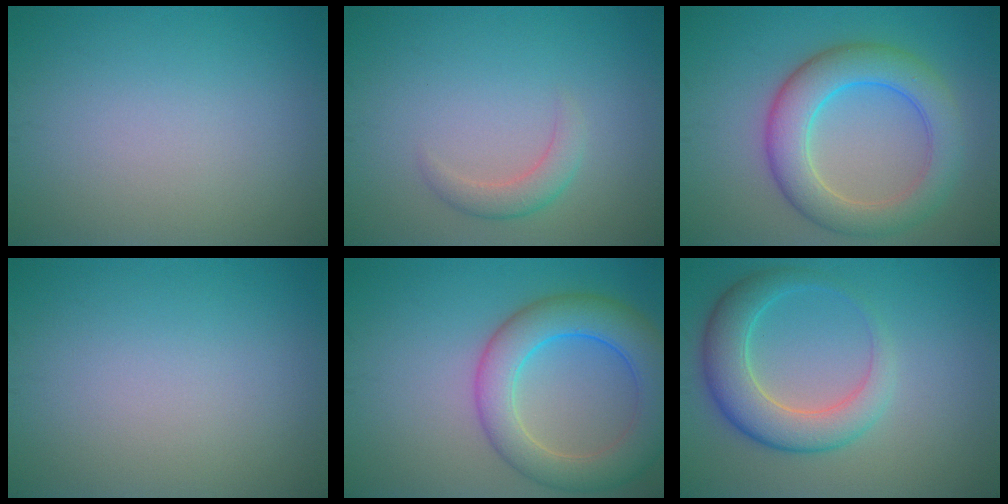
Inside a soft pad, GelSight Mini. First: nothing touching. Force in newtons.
{"total": 2.0, "press": 1.9, "slide": 0.2}
{"total": 6.8, "press": 6.8, "slide": 0.0}
{"total": 0.0}
{"total": 7.3, "press": 7.3, "slide": 0.3}
{"total": 5.6, "press": 5.6, "slide": 0.3}